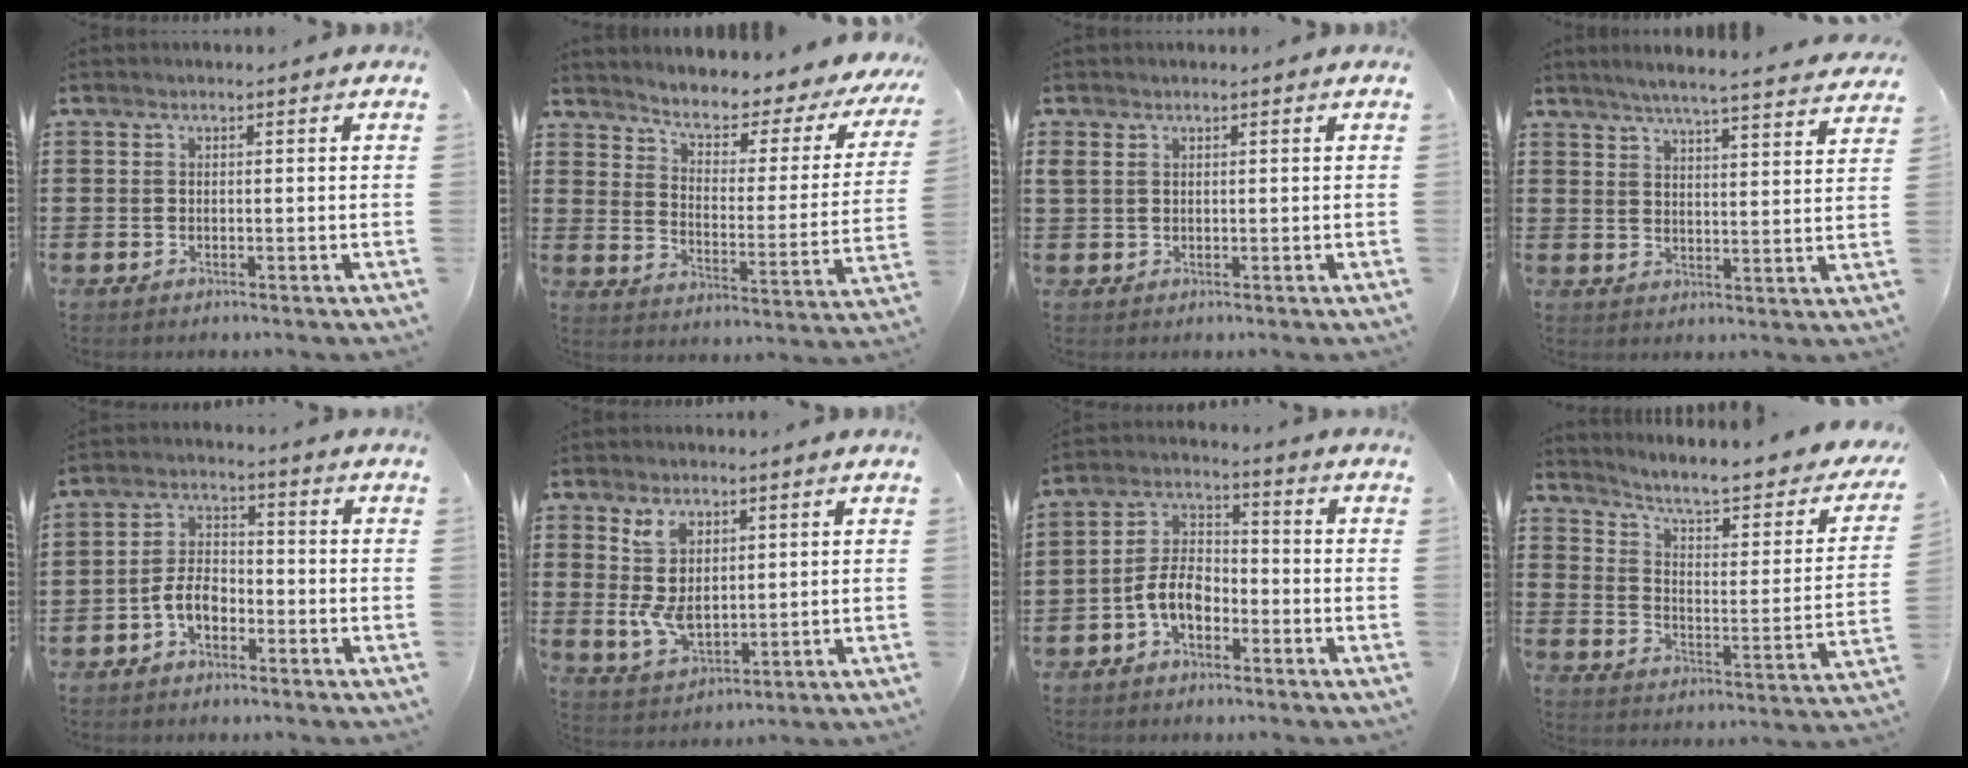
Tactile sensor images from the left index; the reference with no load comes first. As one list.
[{"total": 3.9, "force": [3.2, 1.0, 2.0], "torque": [-0.050, -0.031, 0.041]}, {"total": 1.2, "force": [0.6, 0.8, 0.6], "torque": [-0.016, 0.004, 0.012]}, {"total": 4.9, "force": [4.5, -0.7, 1.8], "torque": [-0.050, -0.029, 0.076]}, {"total": 4.6, "force": [-2.5, 2.6, 2.9], "torque": [-0.071, 0.004, -0.053]}, {"total": 7.6, "force": [1.9, 4.7, 5.6], "torque": [-0.143, 0.001, 0.032]}, {"total": 6.1, "force": [-3.2, 3.5, 4.0], "torque": [-0.096, 0.008, -0.067]}, {"total": 5.3, "force": [4.2, 0.7, 3.2], "torque": [-0.074, -0.039, 0.060]}]